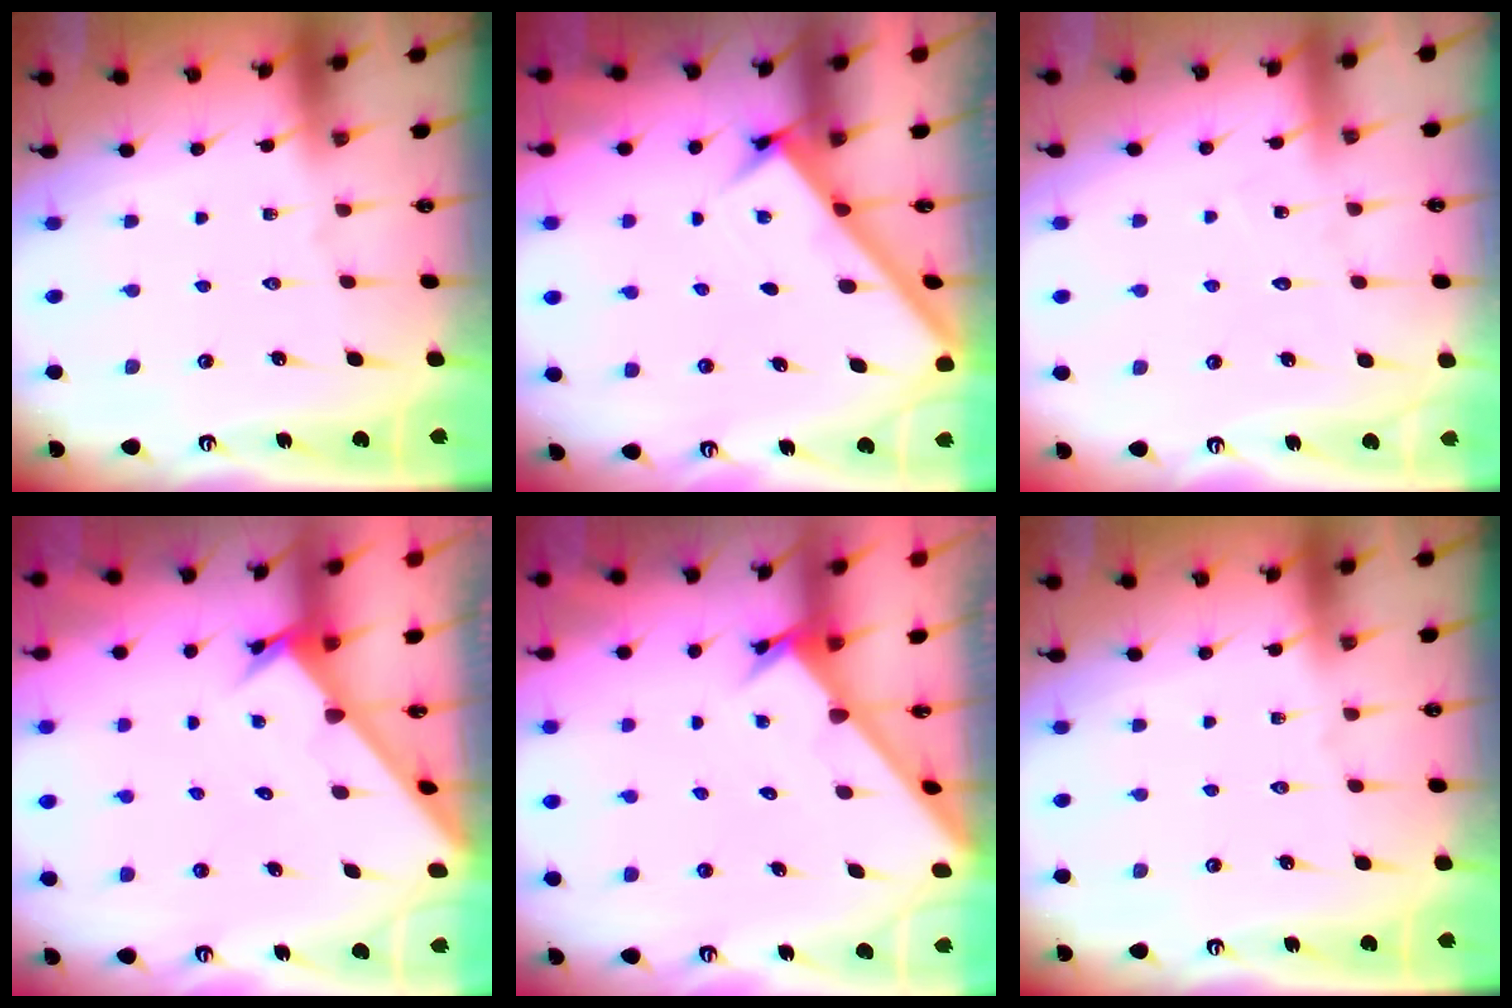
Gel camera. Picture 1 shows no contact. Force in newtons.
{"total": 2.5, "press": 2.5, "slide": 0.3}
{"total": 4.7, "press": 4.7, "slide": 0.3}
{"total": 2.2, "press": 2.2, "slide": 0.1}
{"total": 2.2, "press": 2.2, "slide": 0.1}
{"total": 0.0}